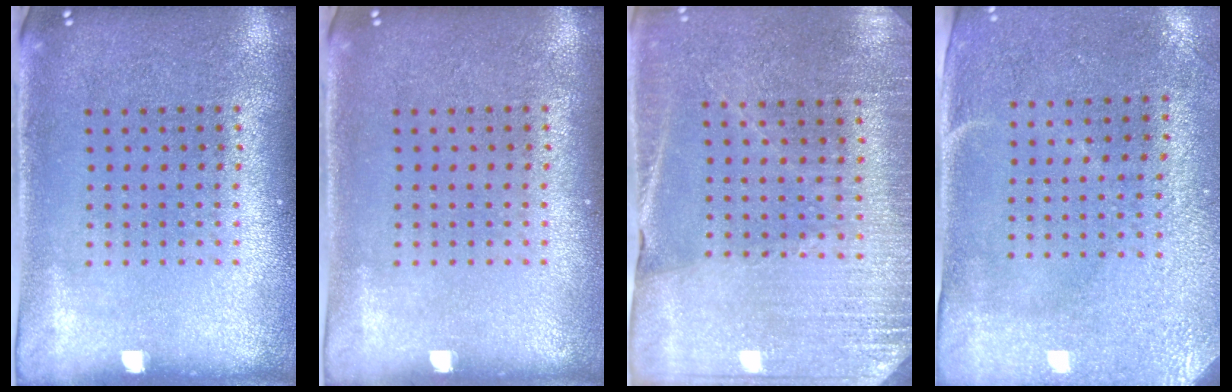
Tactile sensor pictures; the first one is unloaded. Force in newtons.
{"total": 0.0}
{"total": 2.7, "press": 2.6, "slide": 0.3}
{"total": 2.9, "press": 2.4, "slide": 1.6}